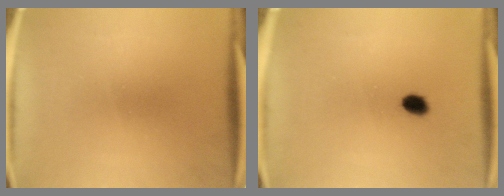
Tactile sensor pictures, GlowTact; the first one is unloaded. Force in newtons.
{"total": 2.6}